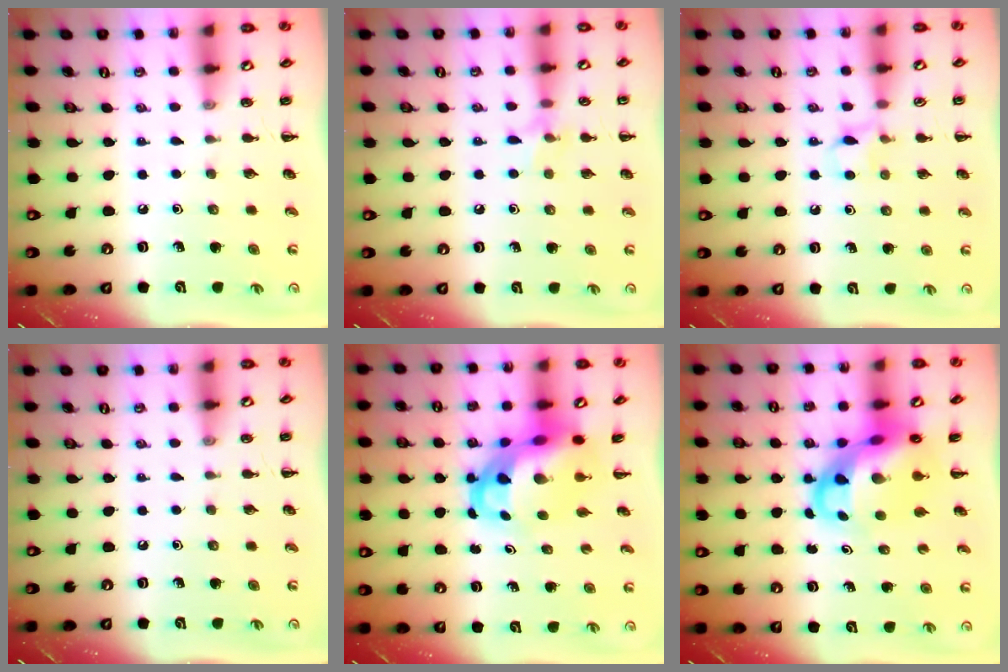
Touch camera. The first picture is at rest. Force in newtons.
{"total": 6.5, "press": 6.2, "slide": 2.1}
{"total": 6.0, "press": 5.7, "slide": 1.9}
{"total": 0.0}
{"total": 8.0, "press": 7.7, "slide": 2.0}
{"total": 8.7, "press": 8.3, "slide": 2.5}